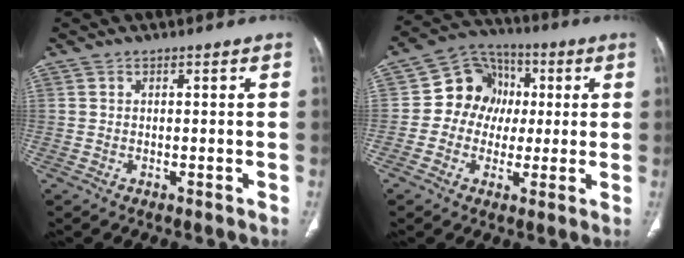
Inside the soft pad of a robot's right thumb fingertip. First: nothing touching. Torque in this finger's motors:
{"motor_torque": [0.17, -0.03, 0.34, 0.19, 0.04]}